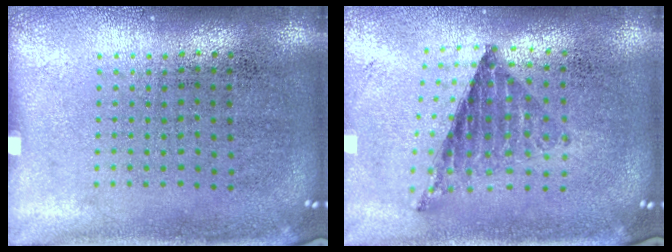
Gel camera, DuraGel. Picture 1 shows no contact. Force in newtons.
{"total": 0.8, "press": 0.8, "slide": 0.1}